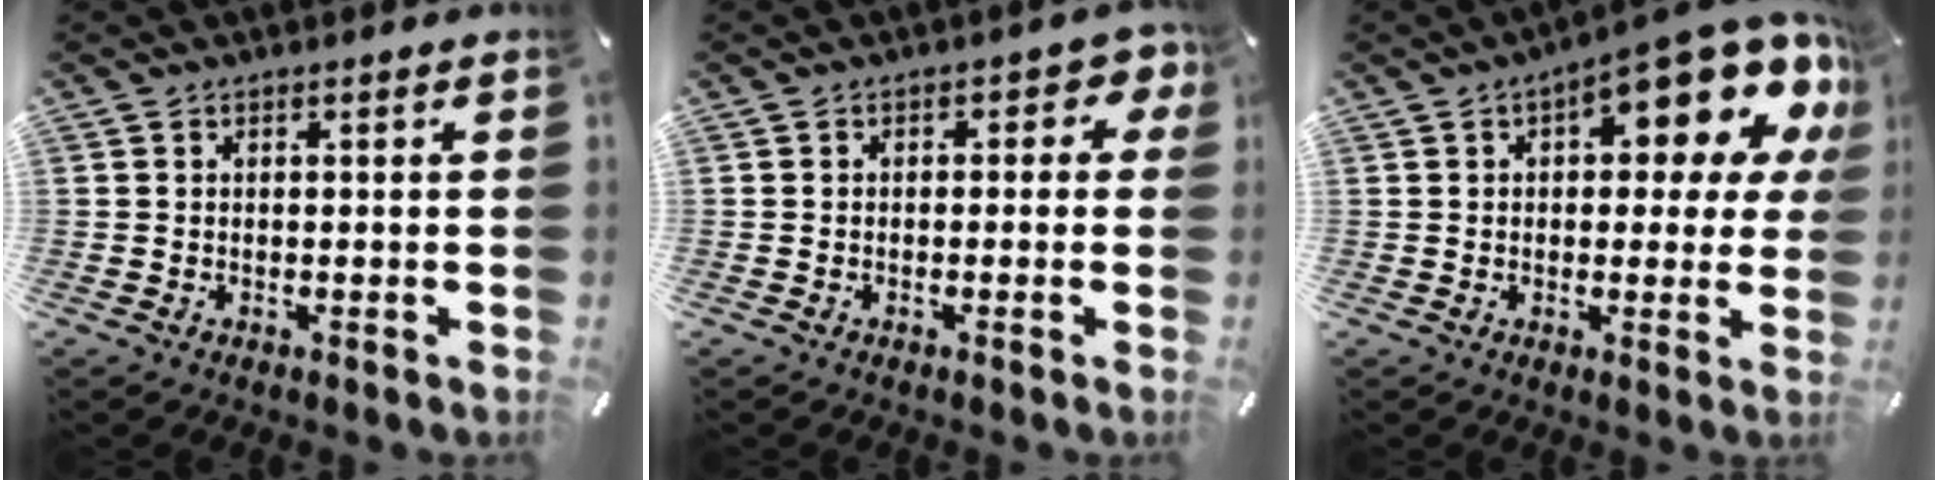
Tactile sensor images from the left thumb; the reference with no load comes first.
{"total": 3.1, "force": [-0.3, 2.0, 2.3], "torque": [-0.029, 0.008, -0.013]}
{"total": 15.4, "force": [8.2, 6.2, 11.5], "torque": [-0.145, -0.064, 0.132]}